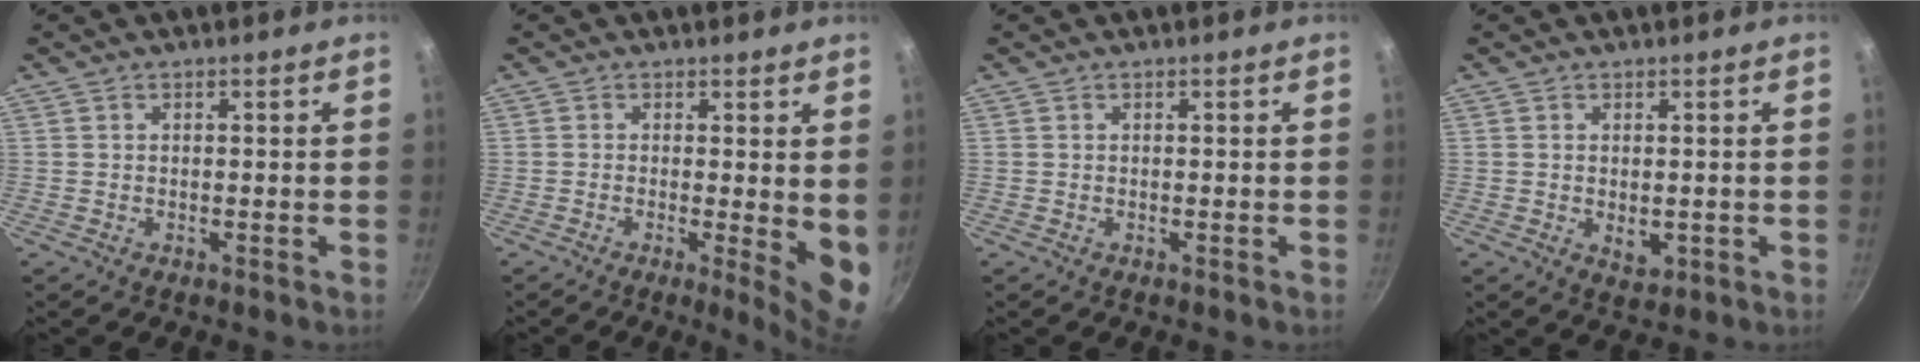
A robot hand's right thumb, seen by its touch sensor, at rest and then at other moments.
{"total": 7.3, "force": [-0.2, 1.8, 7.1], "torque": [-0.088, -0.020, -0.002]}
{"total": 0.0}
{"total": 3.0, "force": [-0.2, 1.9, 2.4], "torque": [-0.035, -0.008, 0.000]}